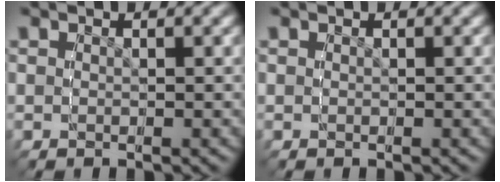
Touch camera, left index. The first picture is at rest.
{"total": 0.0}